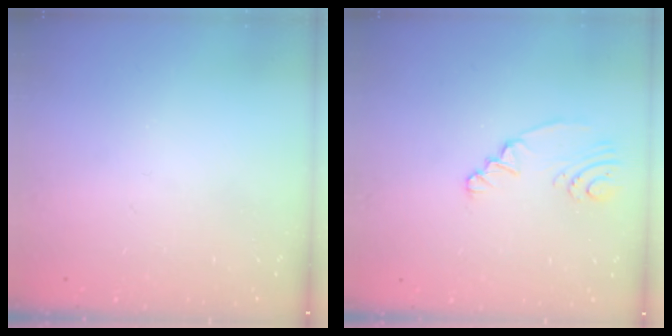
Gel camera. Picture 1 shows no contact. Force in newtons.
{"total": 3.2, "press": 3.0, "slide": 1.1}